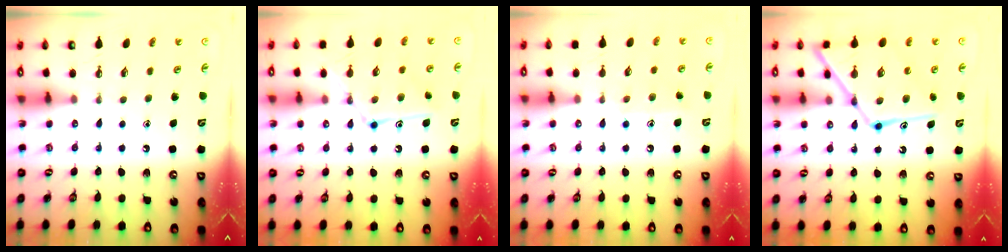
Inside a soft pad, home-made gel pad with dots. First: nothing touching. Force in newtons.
{"total": 13.3, "press": 13.3, "slide": 0.7}
{"total": 8.8, "press": 8.8, "slide": 0.6}
{"total": 18.0, "press": 17.9, "slide": 1.5}